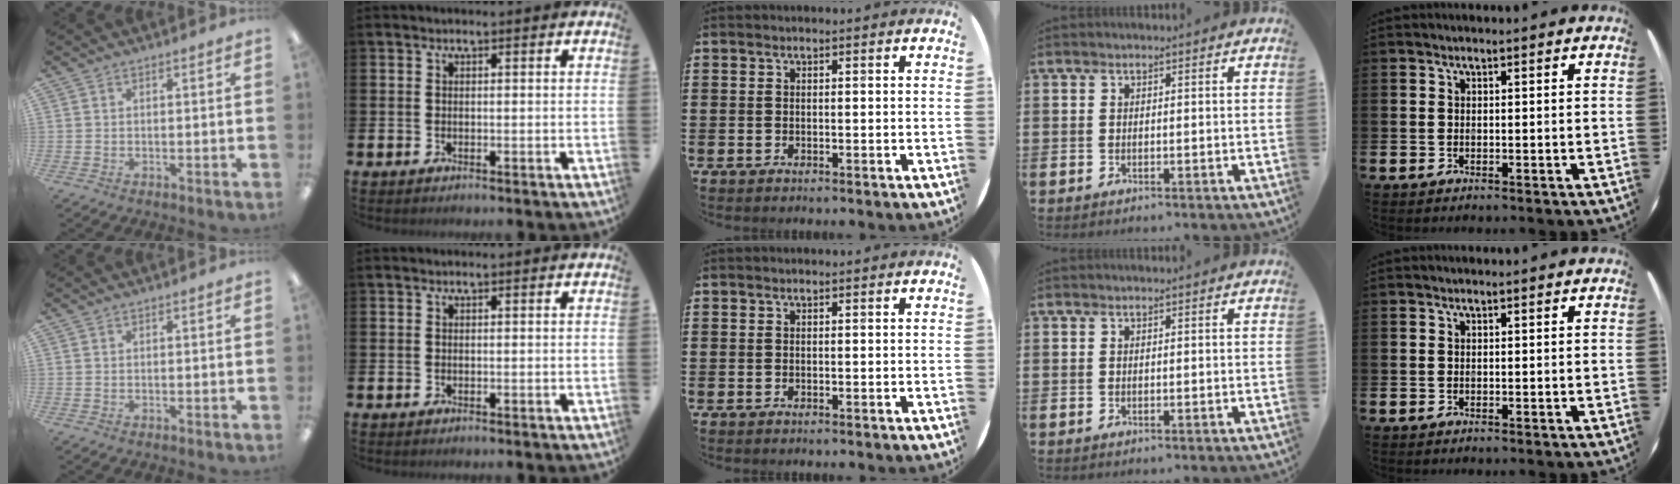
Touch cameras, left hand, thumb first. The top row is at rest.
{}